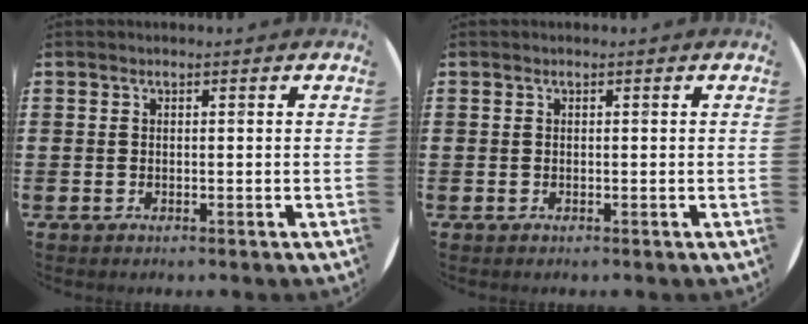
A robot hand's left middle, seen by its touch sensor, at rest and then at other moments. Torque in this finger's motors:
{"motor_torque": [0.00, 0.00, 0.00, 0.00]}